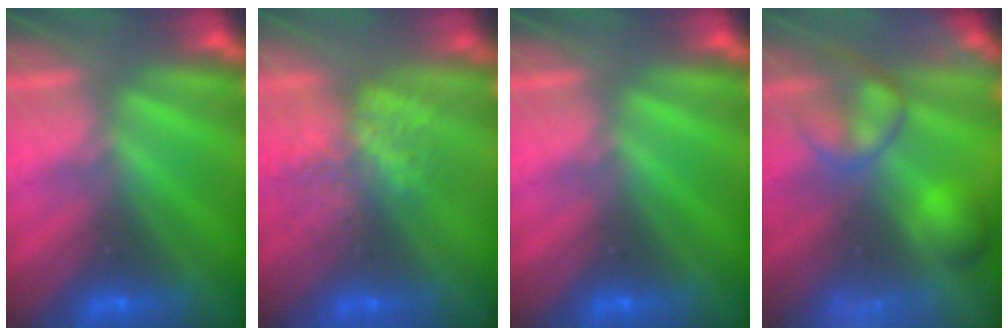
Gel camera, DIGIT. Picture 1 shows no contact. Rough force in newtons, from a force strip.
{"total": 6.9}
{"total": 0.0}
{"total": 6.7}